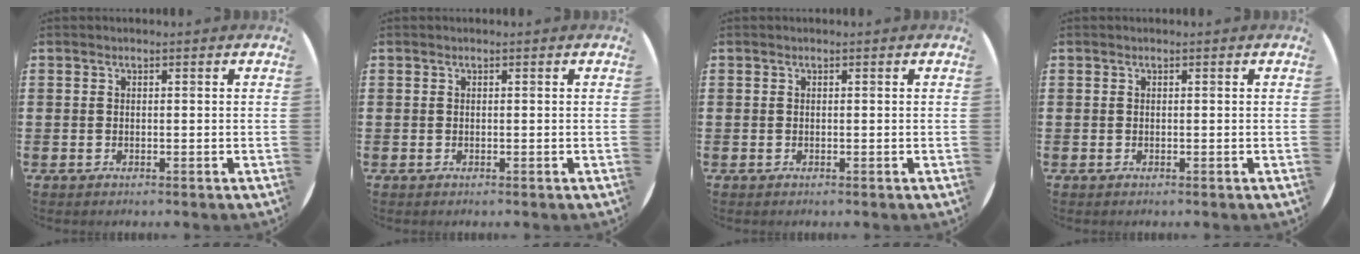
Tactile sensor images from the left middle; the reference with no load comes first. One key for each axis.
{"total": 0.0}
{"total": 0.0}
{"total": 0.0}